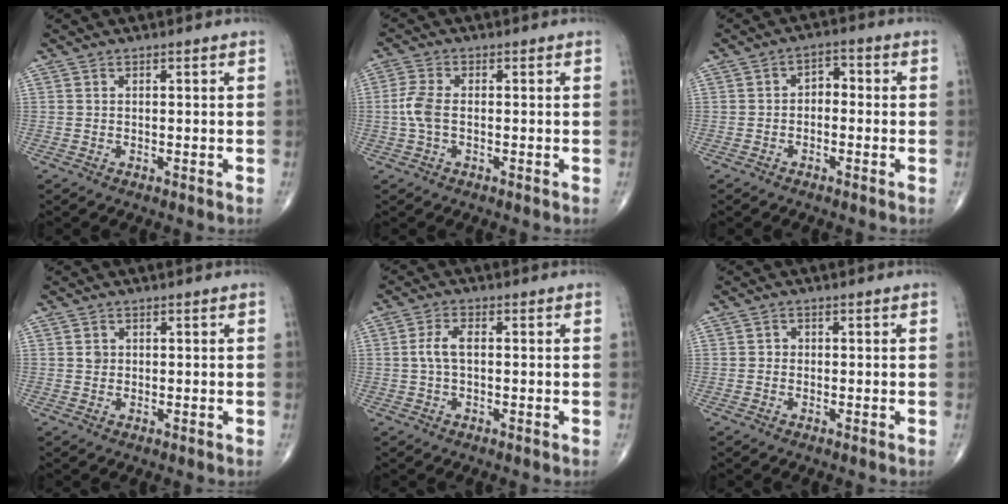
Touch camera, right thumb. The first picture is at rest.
{"total": 4.5, "force": [-0.4, 2.4, 3.8], "torque": [-0.100, 0.010, -0.013]}
{"total": 3.5, "force": [-0.5, 2.4, 2.4], "torque": [-0.017, 0.021, -0.019]}
{"total": 1.2, "force": [0.3, 1.0, 0.5], "torque": [0.000, 0.001, 0.005]}
{"total": 3.8, "force": [0.2, 1.8, 3.3], "torque": [-0.076, 0.010, 0.001]}
{"total": 0.9, "force": [-0.1, 0.9, 0.3], "torque": [0.003, 0.003, -0.006]}